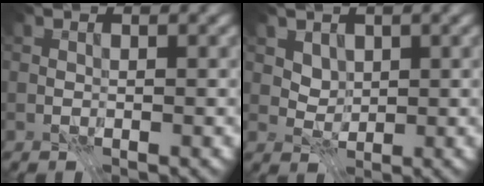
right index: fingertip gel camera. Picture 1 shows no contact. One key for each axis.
{"total": 2.3, "fx": 1.3, "fy": 1.6, "fz": 1.0, "tx": -0.028, "ty": -0.017, "tz": 0.044}